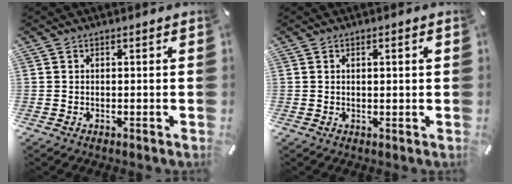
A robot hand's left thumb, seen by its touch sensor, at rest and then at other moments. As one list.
[{"total": 1.4, "force": [0.5, 0.3, 1.3], "torque": [-0.026, 0.001, 0.009]}]